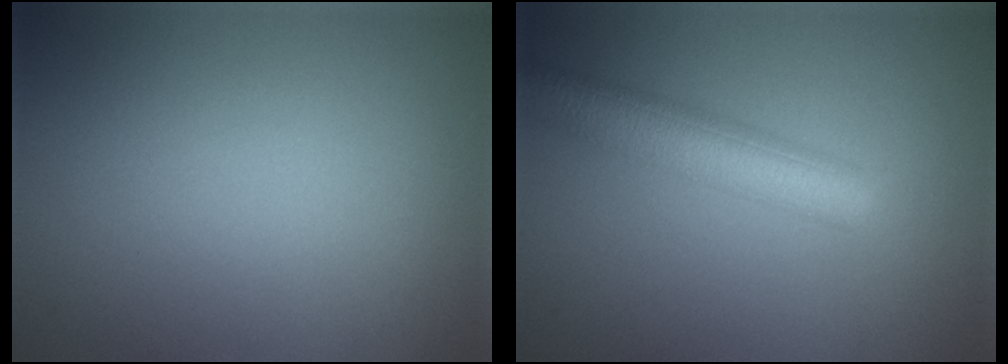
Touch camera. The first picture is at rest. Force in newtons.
{"total": 5.6, "press": 5.6, "slide": 0.2}